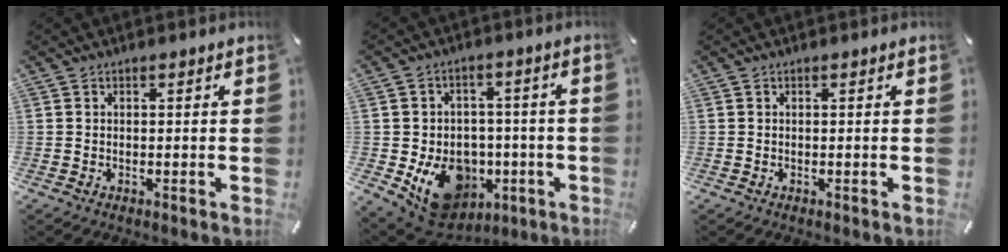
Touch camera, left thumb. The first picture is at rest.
{"total": 14.7, "force": [-4.9, 11.7, 7.6], "torque": [-0.102, 0.024, -0.067]}
{"total": 0.0}